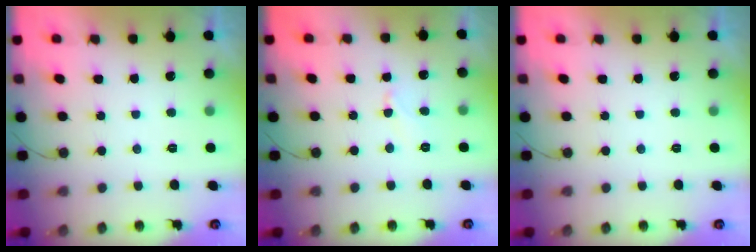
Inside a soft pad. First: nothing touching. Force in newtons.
{"total": 4.1, "press": 4.1, "slide": 0.5}
{"total": 0.0}